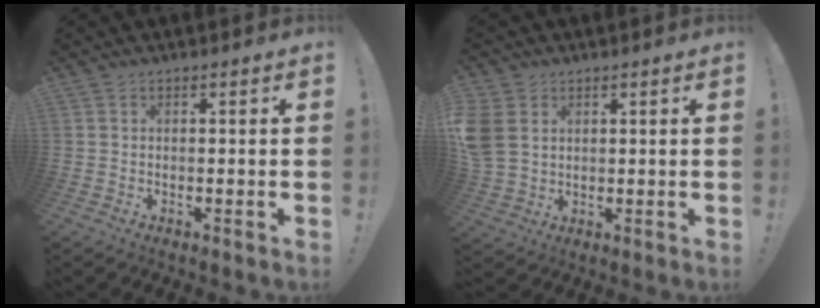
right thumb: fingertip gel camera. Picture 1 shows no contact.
{"total": 7.6, "force": [2.2, 6.0, 4.1], "torque": [-0.089, -0.002, 0.046]}